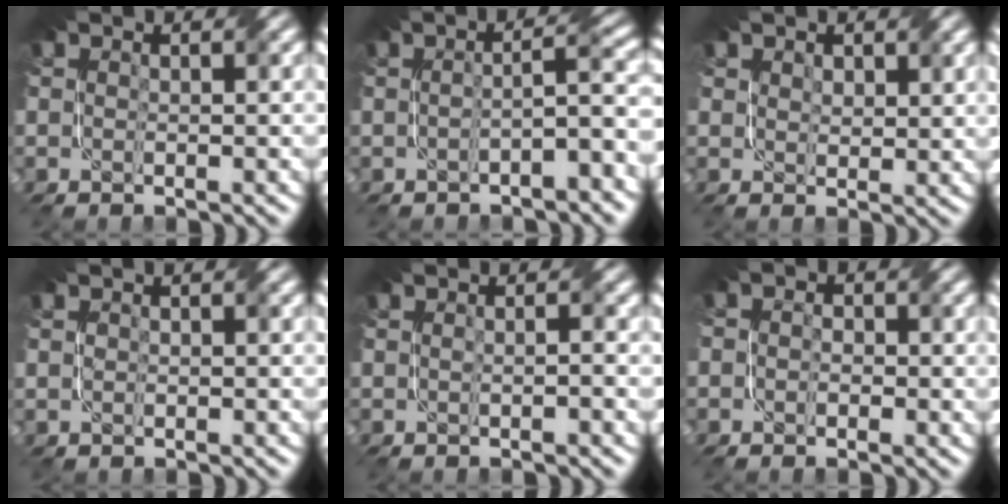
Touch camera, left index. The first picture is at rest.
{"total": 3.4, "force": [-1.5, 0.4, 3.1], "torque": [-0.045, 0.014, -0.030]}
{"total": 2.5, "force": [1.9, 1.4, 0.8], "torque": [-0.018, -0.004, 0.037]}
{"total": 0.0}
{"total": 0.9, "force": [-0.3, -0.1, 0.9], "torque": [-0.013, 0.003, -0.006]}
{"total": 2.1, "force": [0.1, 1.8, 1.1], "torque": [-0.006, 0.006, -0.015]}